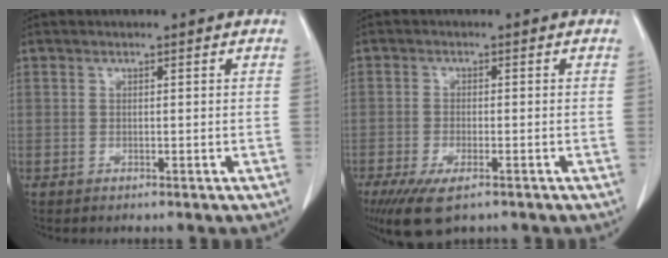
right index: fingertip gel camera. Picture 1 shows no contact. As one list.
[{"total": 7.1, "force": [-4.6, 2.2, 4.9], "torque": [-0.086, -0.016, -0.075]}]